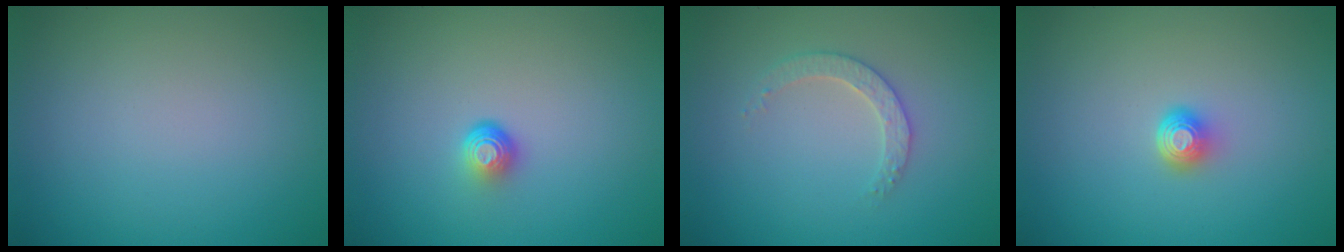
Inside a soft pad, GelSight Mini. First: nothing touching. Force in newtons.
{"total": 1.9, "press": 1.1, "slide": 1.5}
{"total": 2.2, "press": 2.2, "slide": 0.6}
{"total": 1.8, "press": 1.3, "slide": 1.3}